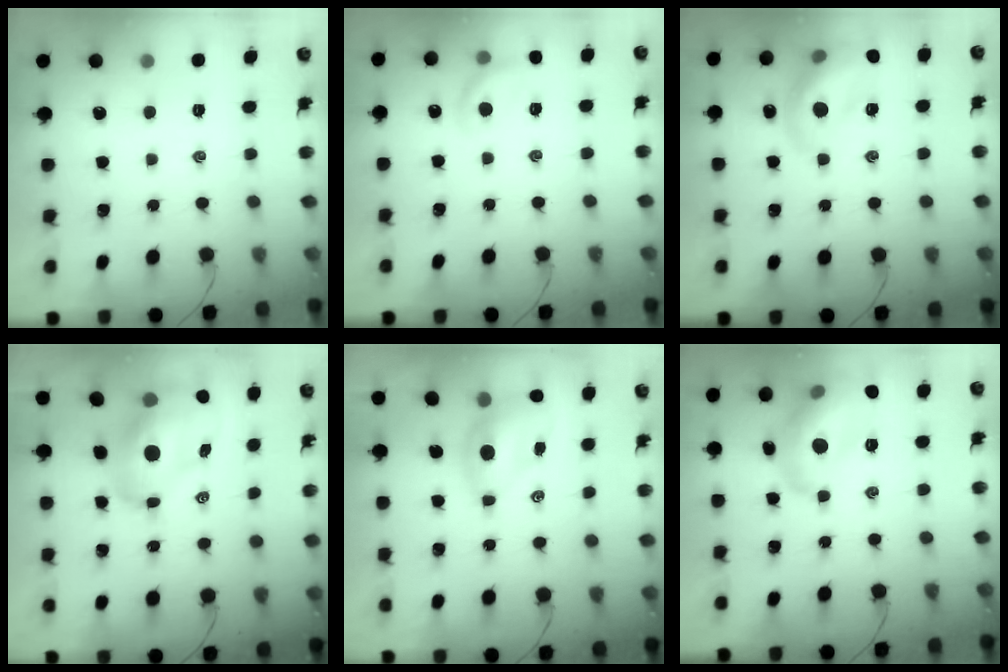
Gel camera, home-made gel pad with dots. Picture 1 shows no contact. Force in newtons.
{"total": 9.5, "press": 9.2, "slide": 2.3}
{"total": 13.7, "press": 13.6, "slide": 1.5}
{"total": 13.8, "press": 13.2, "slide": 3.9}
{"total": 6.6, "press": 6.5, "slide": 1.5}
{"total": 16.7, "press": 16.6, "slide": 2.0}